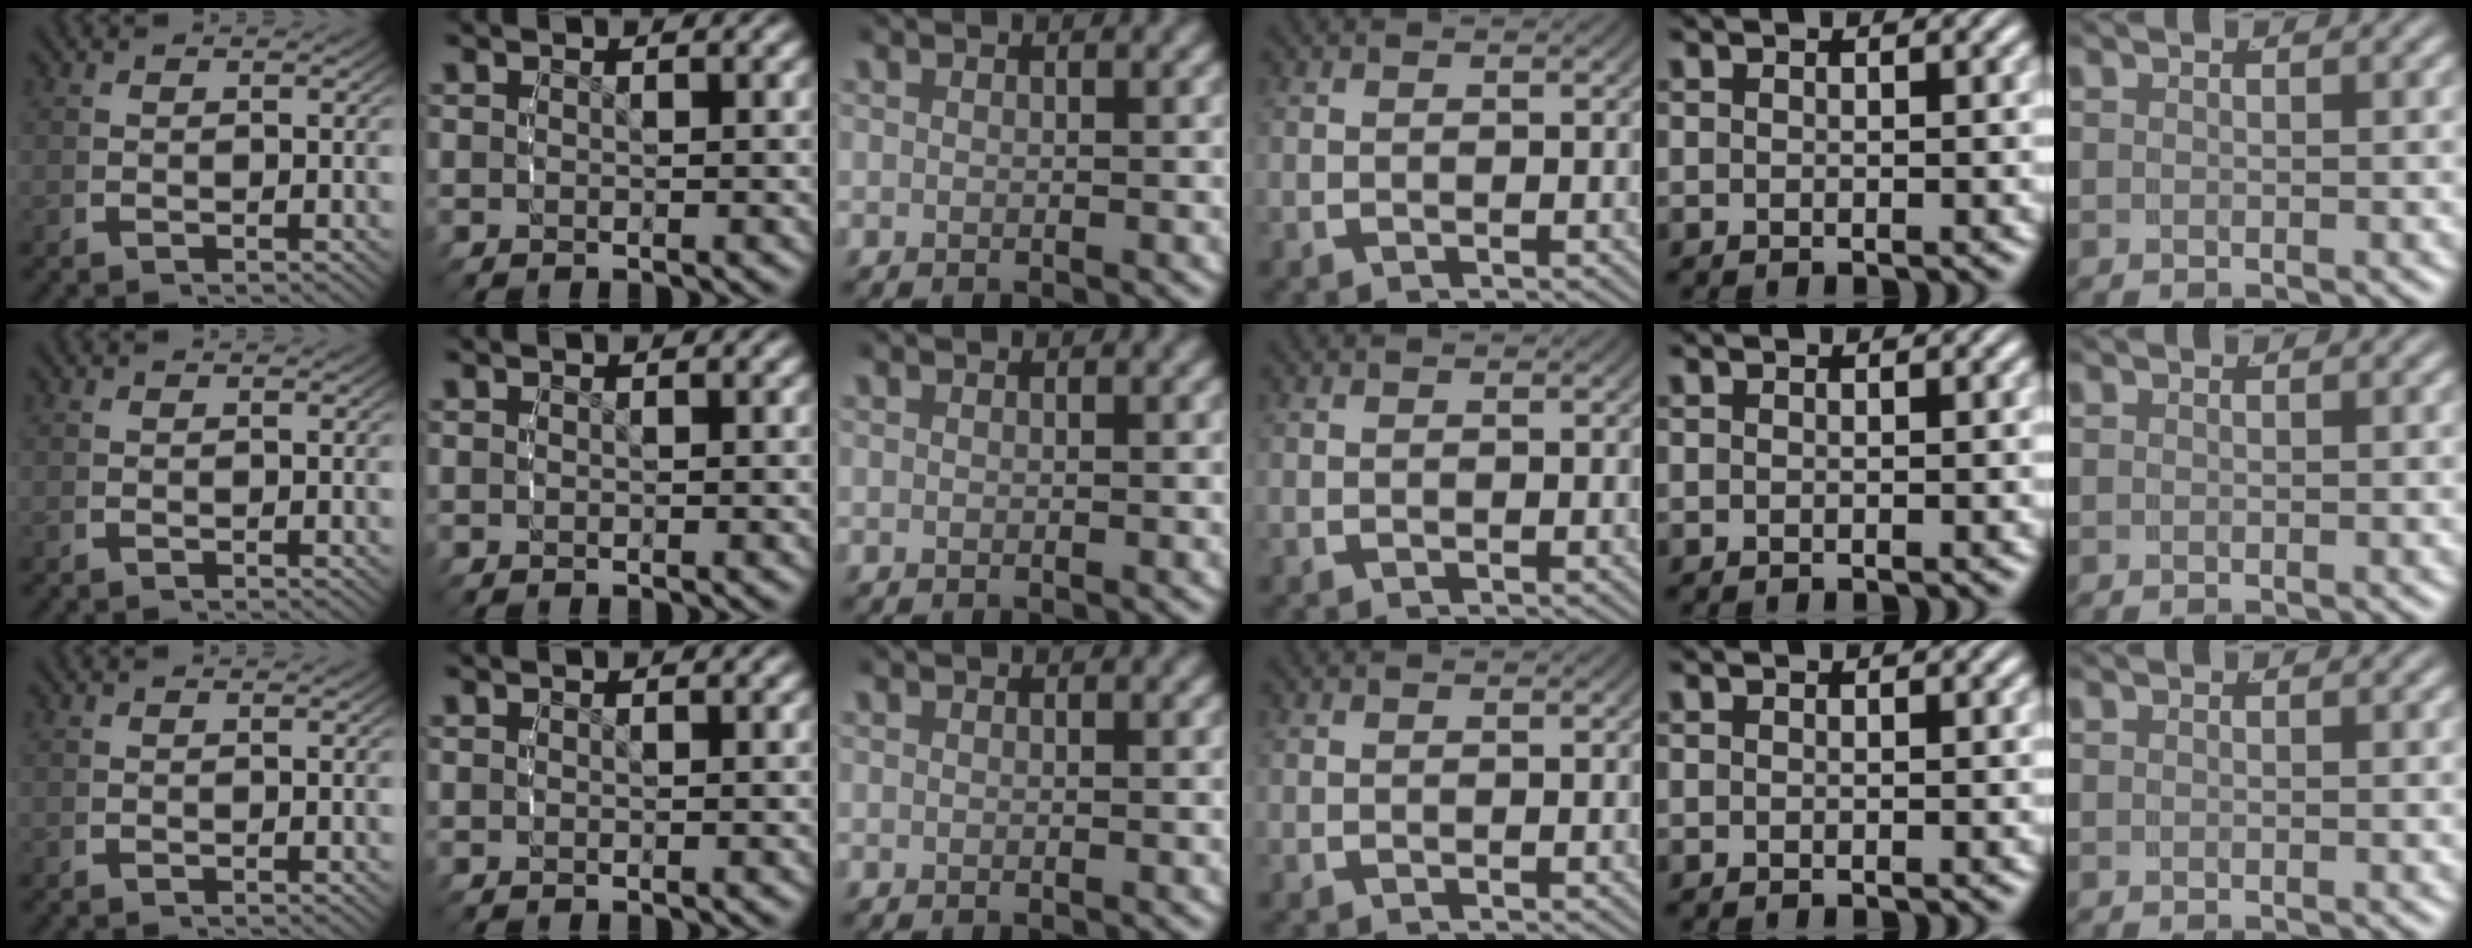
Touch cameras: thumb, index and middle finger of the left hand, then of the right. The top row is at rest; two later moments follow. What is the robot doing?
{"motion": "reach", "object": "napkin"}